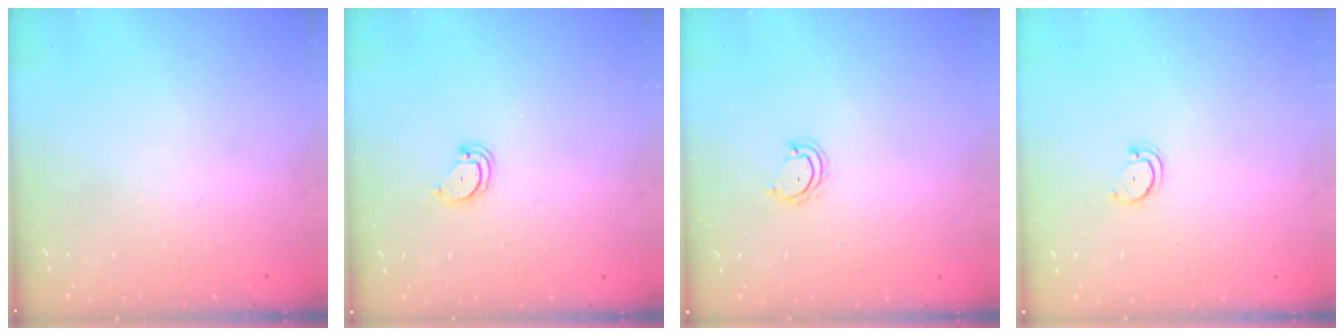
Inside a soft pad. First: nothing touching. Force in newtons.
{"total": 2.7, "press": 2.7, "slide": 0.2}
{"total": 4.0, "press": 4.0, "slide": 0.3}
{"total": 2.3, "press": 2.3, "slide": 0.2}